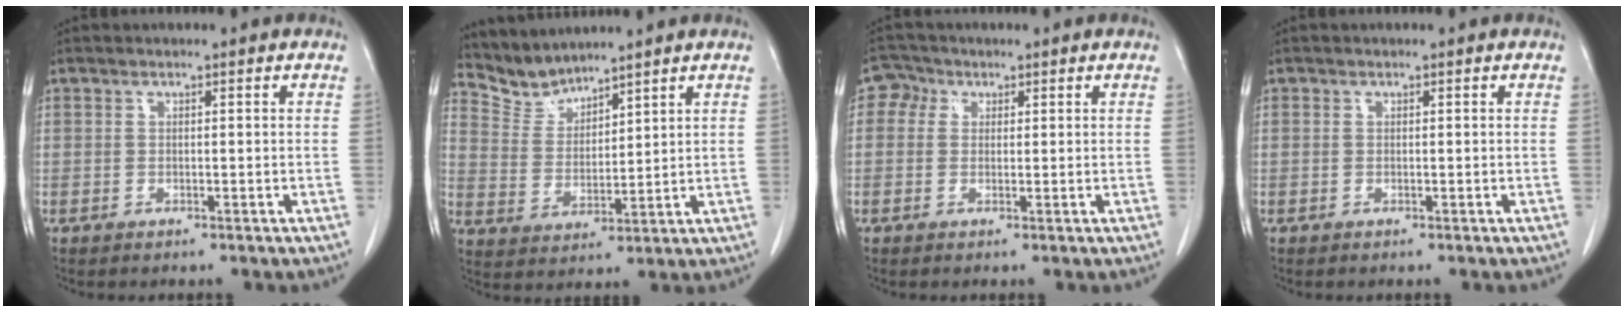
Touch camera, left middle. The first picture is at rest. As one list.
[{"total": 5.5, "force": [5.4, 0.5, -0.6], "torque": [0.004, 0.000, 0.123]}, {"total": 2.7, "force": [1.0, 2.4, 0.7], "torque": [-0.008, 0.007, 0.012]}, {"total": 0.0}]